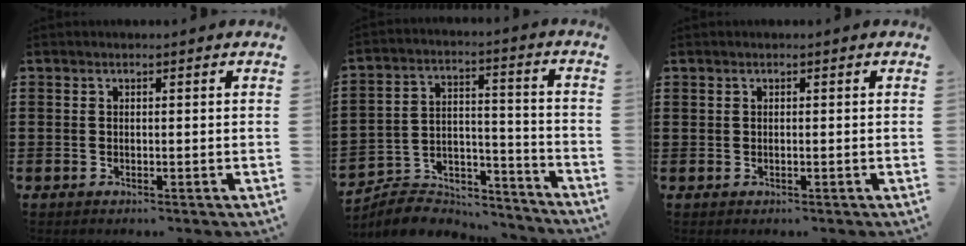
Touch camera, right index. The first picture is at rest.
{"total": 7.0, "force": [-6.5, 2.2, 1.3], "torque": [-0.029, 0.014, -0.129]}
{"total": 0.0}